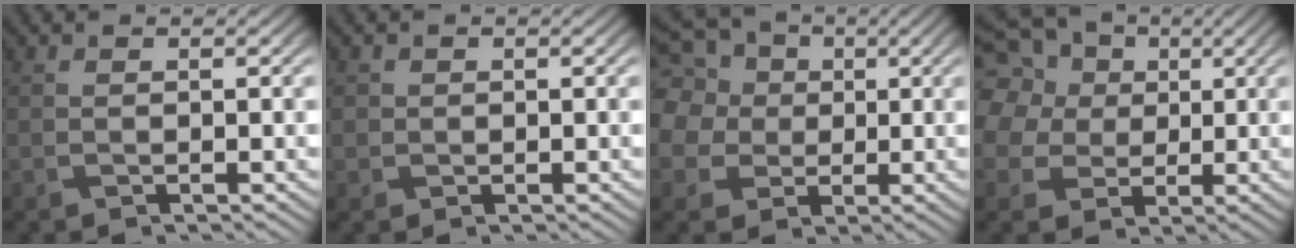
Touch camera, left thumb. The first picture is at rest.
{"total": 1.2, "force": [0.1, 1.2, 0.1], "torque": [0.001, -0.004, 0.000]}
{"total": 13.3, "force": [3.5, 11.4, 5.9], "torque": [-0.219, 0.015, 0.054]}
{"total": 17.8, "force": [7.1, 14.4, 7.8], "torque": [-0.270, 0.031, 0.121]}